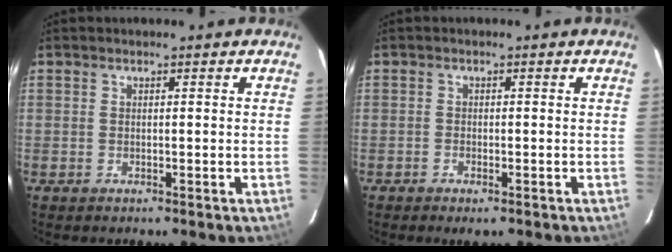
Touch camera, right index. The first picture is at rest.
{"total": 1.8, "force": [-1.2, 0.8, 1.1], "torque": [-0.026, -0.002, -0.024]}